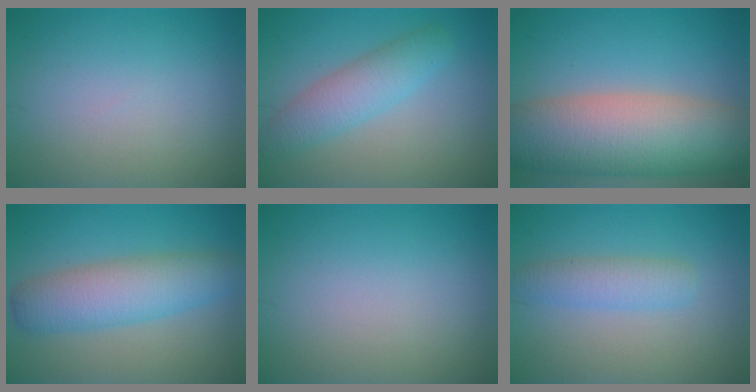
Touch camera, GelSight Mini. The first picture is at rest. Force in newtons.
{"total": 4.0, "press": 4.0, "slide": 0.0}
{"total": 12.0, "press": 11.9, "slide": 0.9}
{"total": 5.8, "press": 5.8, "slide": 0.3}
{"total": 0.0}
{"total": 2.8, "press": 2.8, "slide": 0.1}